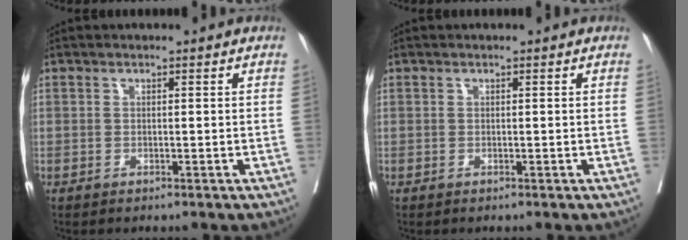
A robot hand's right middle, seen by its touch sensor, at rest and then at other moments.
{"total": 0.0}